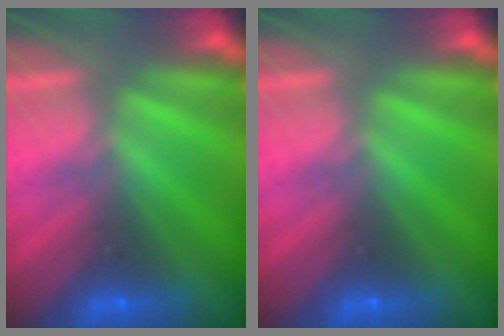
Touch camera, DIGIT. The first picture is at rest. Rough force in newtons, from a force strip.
{"total": 0.0}